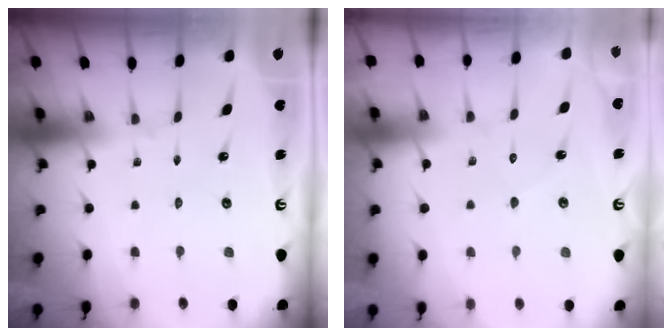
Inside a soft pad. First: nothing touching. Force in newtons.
{"total": 4.7, "press": 4.7, "slide": 0.5}